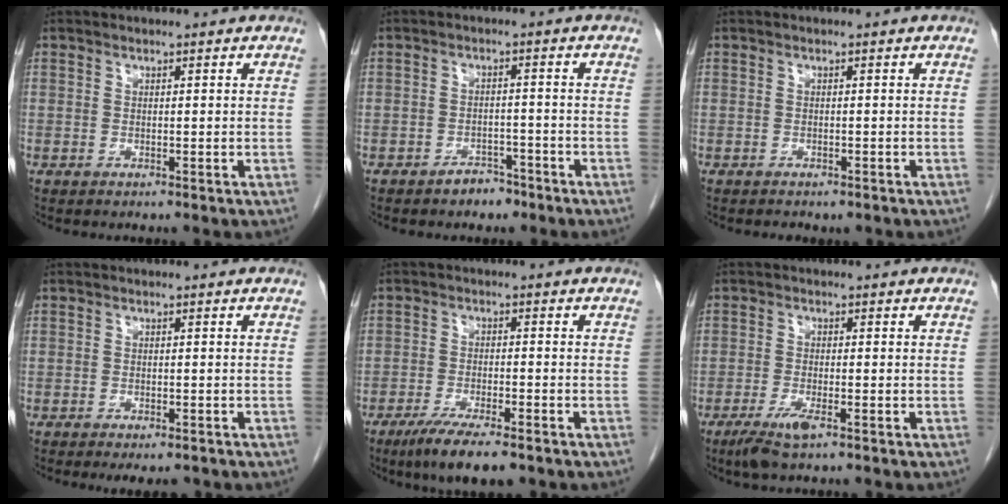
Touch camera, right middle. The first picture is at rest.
{"total": 3.0, "force": [-2.4, 1.7, 0.9], "torque": [-0.016, 0.006, -0.032]}
{"total": 2.0, "force": [-1.6, 0.9, 0.7], "torque": [-0.012, -0.002, -0.016]}
{"total": 3.5, "force": [-2.8, 1.2, 1.7], "torque": [-0.017, -0.005, -0.035]}
{"total": 8.1, "force": [-5.8, 1.3, 5.5], "torque": [-0.089, -0.017, -0.091]}
{"total": 3.9, "force": [-2.4, 0.5, 2.9], "torque": [-0.067, -0.010, -0.045]}